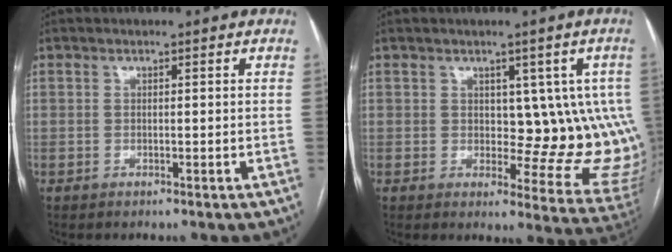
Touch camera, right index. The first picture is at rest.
{"total": 10.5, "force": [1.6, 5.6, 8.8], "torque": [-0.075, -0.001, 0.027]}